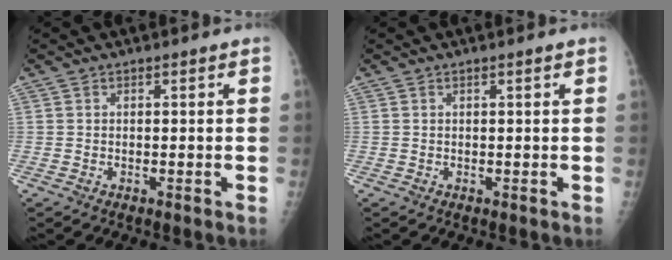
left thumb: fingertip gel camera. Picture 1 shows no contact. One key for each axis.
{"total": 0.7, "fx": 0.3, "fy": -0.1, "fz": 0.6, "tx": -0.013, "ty": 0.000, "tz": 0.006}